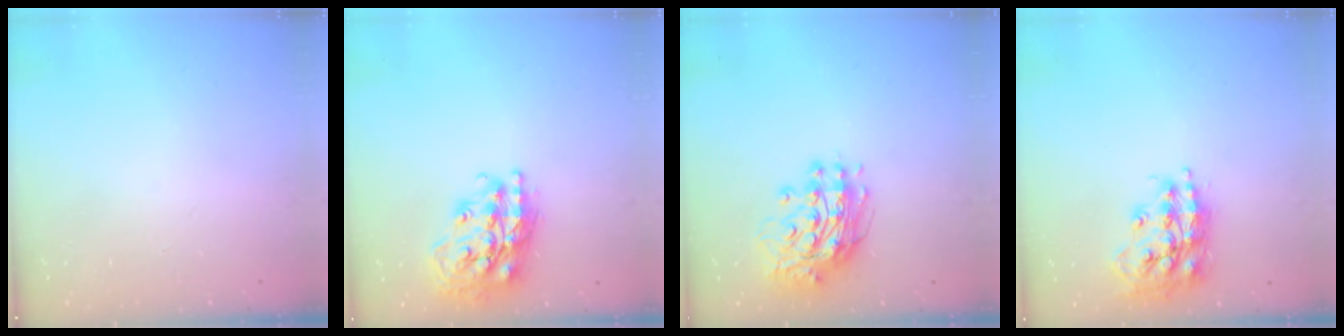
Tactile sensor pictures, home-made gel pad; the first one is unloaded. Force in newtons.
{"total": 20.5, "press": 20.5, "slide": 1.6}
{"total": 12.2, "press": 12.1, "slide": 1.3}
{"total": 17.1, "press": 17.0, "slide": 1.5}